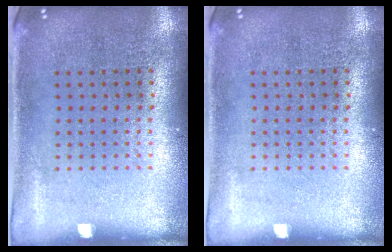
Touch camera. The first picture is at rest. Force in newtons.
{"total": 0.0}